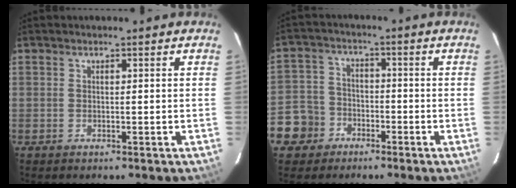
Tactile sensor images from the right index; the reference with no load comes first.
{"total": 8.4, "force": [-4.1, 7.1, 1.5], "torque": [-0.057, 0.025, -0.074]}